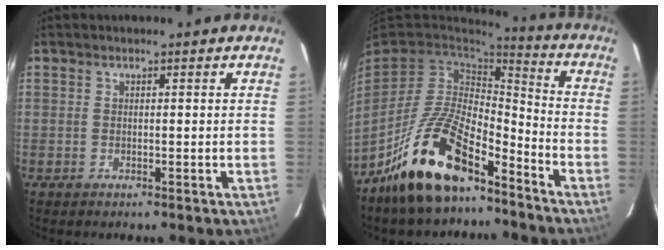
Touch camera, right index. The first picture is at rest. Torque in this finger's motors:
{"motor_torque": [0.89, -0.84, 1.06, 0.21]}